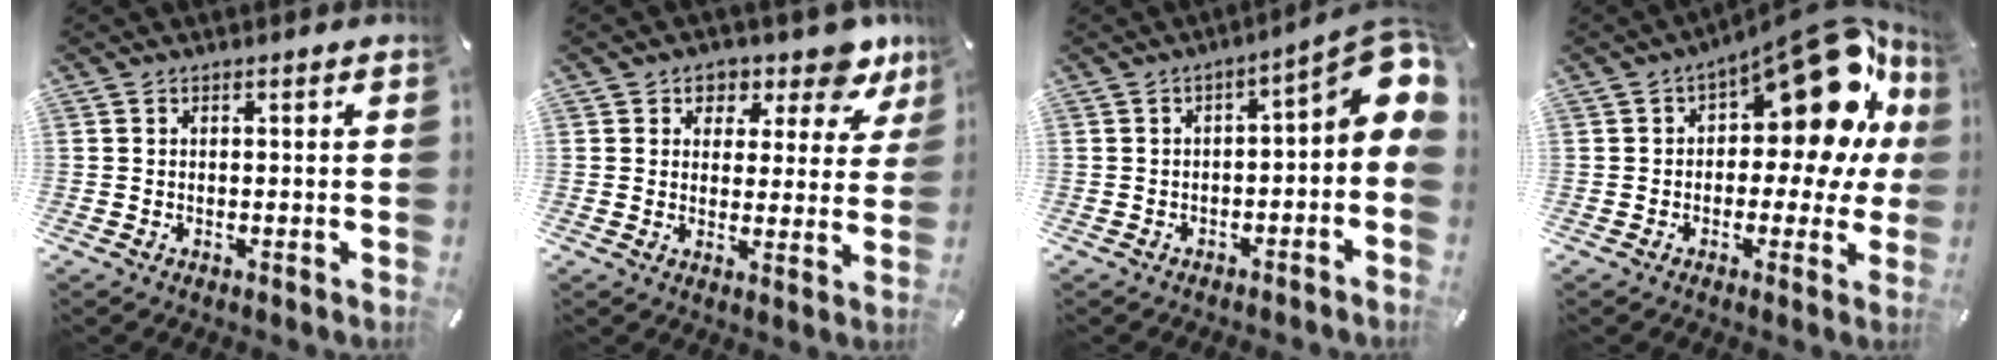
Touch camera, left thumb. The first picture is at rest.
{"total": 8.4, "force": [5.9, 4.4, 4.2], "torque": [-0.056, -0.045, 0.098]}
{"total": 9.0, "force": [1.2, 3.5, 8.2], "torque": [-0.095, -0.019, 0.018]}
{"total": 21.7, "force": [7.9, 10.8, 17.0], "torque": [-0.209, -0.059, 0.135]}